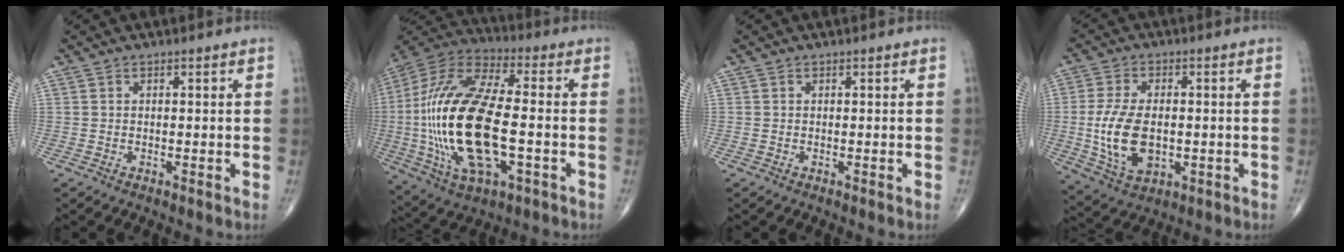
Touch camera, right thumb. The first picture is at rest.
{"total": 27.0, "force": [-3.3, 11.3, 24.3], "torque": [-0.533, 0.011, -0.051]}
{"total": 0.0}
{"total": 11.7, "force": [-1.0, 6.8, 9.5], "torque": [-0.181, -0.006, -0.009]}